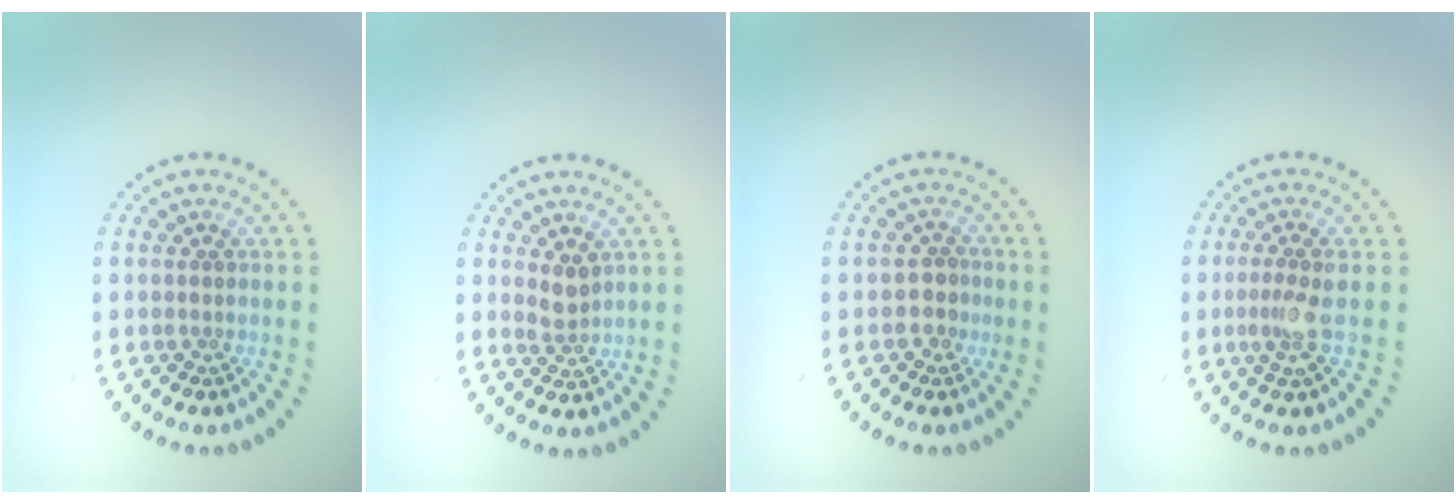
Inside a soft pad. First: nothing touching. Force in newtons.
{"total": 1.6, "press": 1.3, "slide": 0.8}
{"total": 1.9, "press": 1.7, "slide": 0.8}
{"total": 2.2, "press": 1.6, "slide": 1.4}